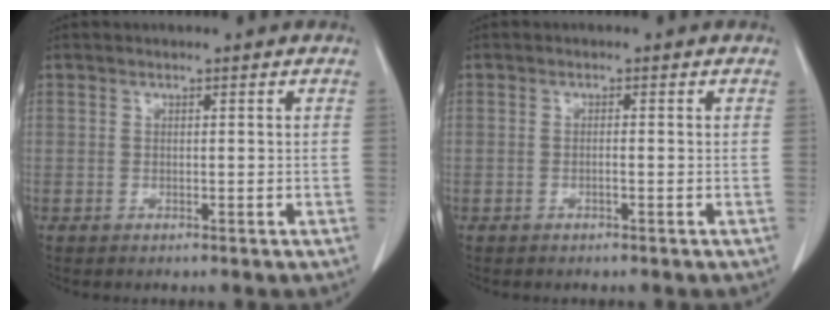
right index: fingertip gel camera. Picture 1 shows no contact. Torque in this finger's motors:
{"motor_torque": [-0.26, 0.11, -0.03, -0.01]}